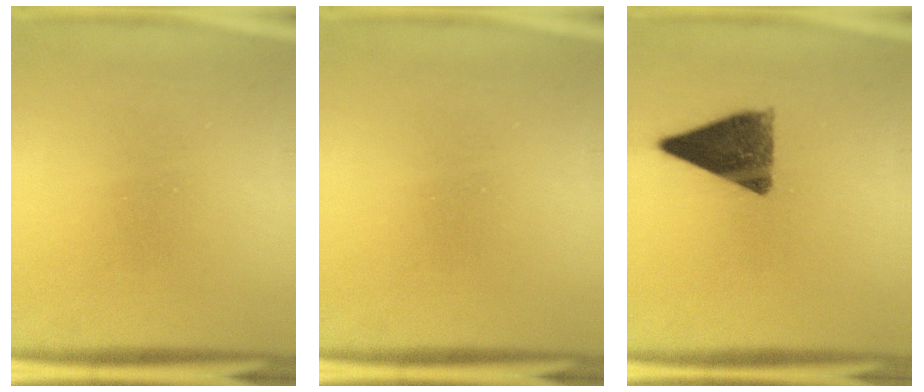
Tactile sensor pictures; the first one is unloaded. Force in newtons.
{"total": 0.0}
{"total": 10.2}